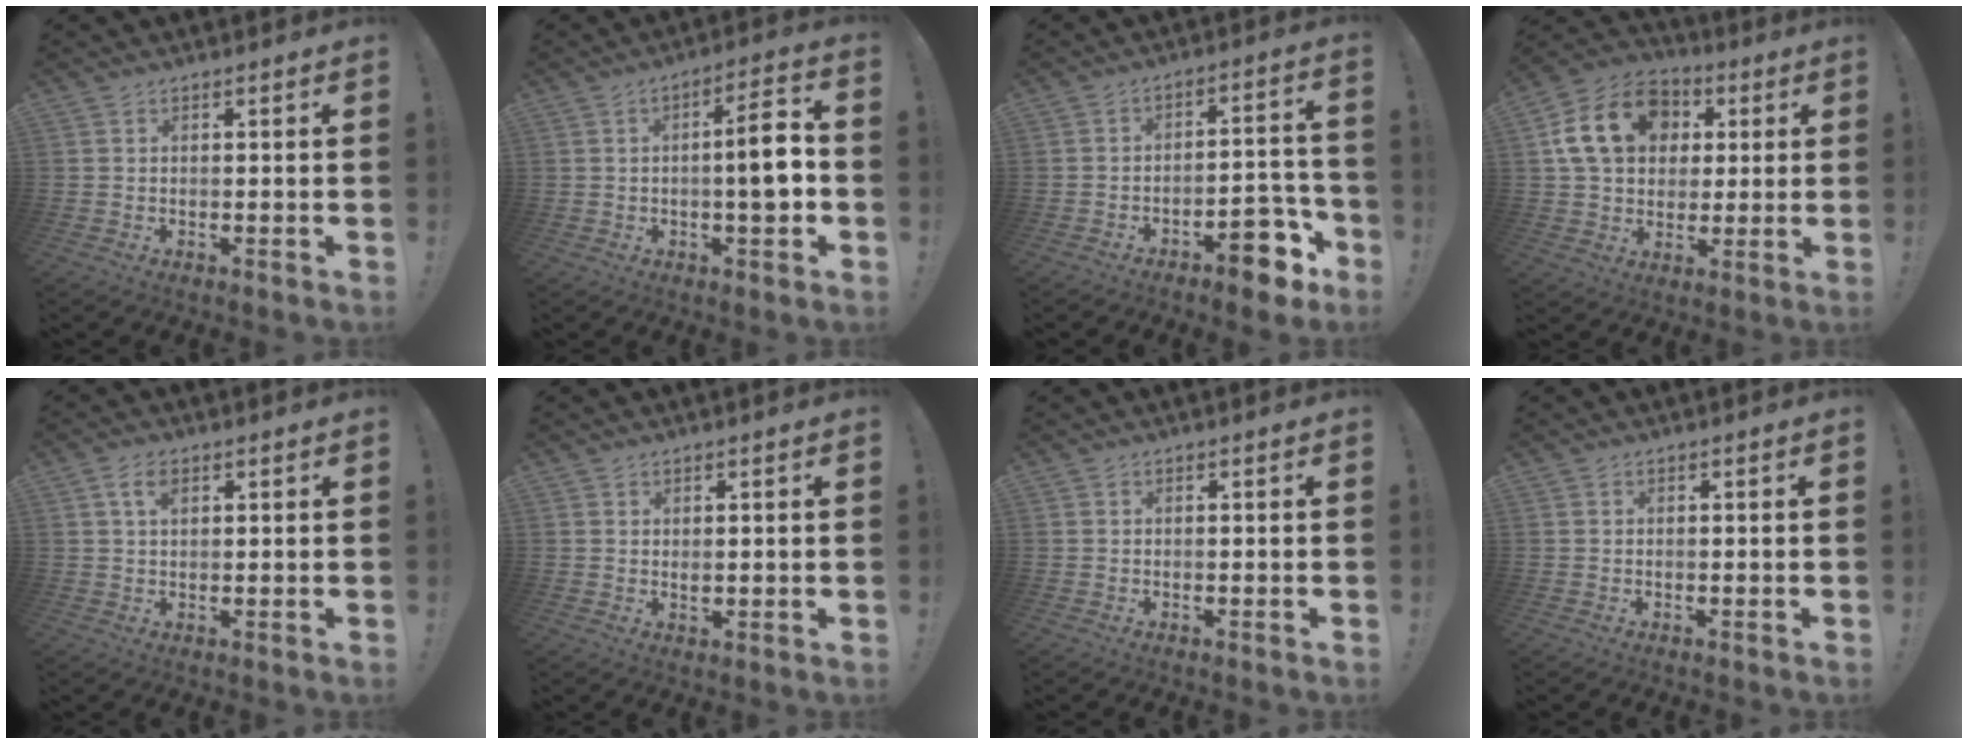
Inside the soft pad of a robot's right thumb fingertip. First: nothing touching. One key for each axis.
{"total": 9.2, "fx": -1.0, "fy": 3.1, "fz": 8.6, "tx": -0.113, "ty": 0.008, "tz": -0.021}
{"total": 11.8, "fx": -7.4, "fy": 4.9, "fz": 7.6, "tx": -0.067, "ty": 0.056, "tz": -0.122}
{"total": 18.9, "fx": 5.4, "fy": 14.3, "fz": 11.1, "tx": -0.179, "ty": -0.001, "tz": 0.102}
{"total": 4.1, "fx": 1.9, "fy": 2.2, "fz": 2.8, "tx": -0.051, "ty": -0.002, "tz": 0.034}
{"total": 1.4, "fx": 0.6, "fy": 1.0, "fz": 0.7, "tx": -0.002, "ty": -0.004, "tz": 0.008}
{"total": 0.0}
{"total": 0.0}